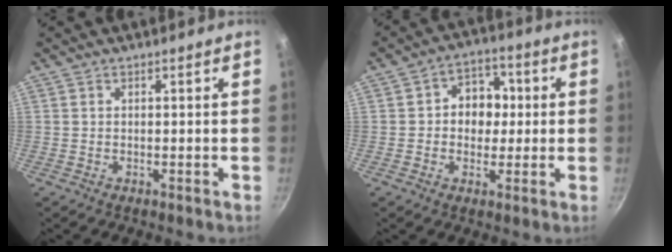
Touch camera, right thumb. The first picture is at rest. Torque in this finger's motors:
{"motor_torque": [-0.51, 0.67, 0.17, -0.15, 0.09]}